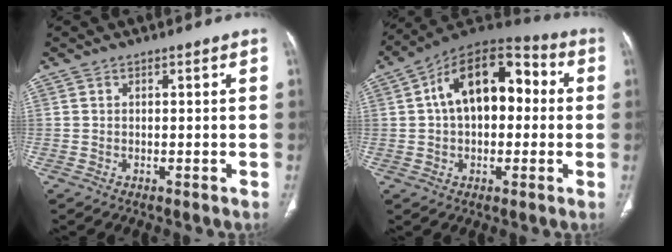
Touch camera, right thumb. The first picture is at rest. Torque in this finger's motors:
{"motor_torque": [-0.90, 1.97, 0.57, -0.12, 0.24]}